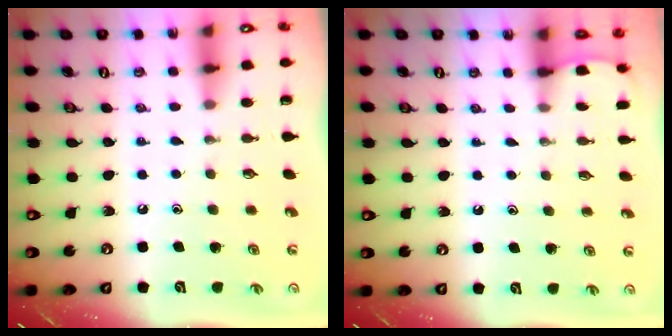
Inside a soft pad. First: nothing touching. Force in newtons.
{"total": 0.9, "press": 0.9, "slide": 0.1}